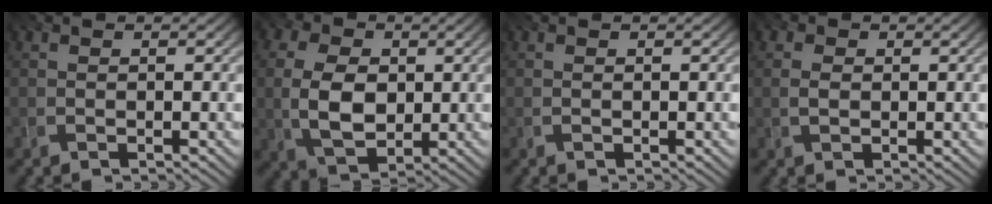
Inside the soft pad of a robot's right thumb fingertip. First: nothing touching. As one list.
[{"total": 8.5, "force": [-0.1, 5.7, 6.3], "torque": [-0.151, 0.001, -0.010]}, {"total": 0.0}, {"total": 2.3, "force": [0.4, 1.8, 1.4], "torque": [-0.032, 0.004, -0.002]}]